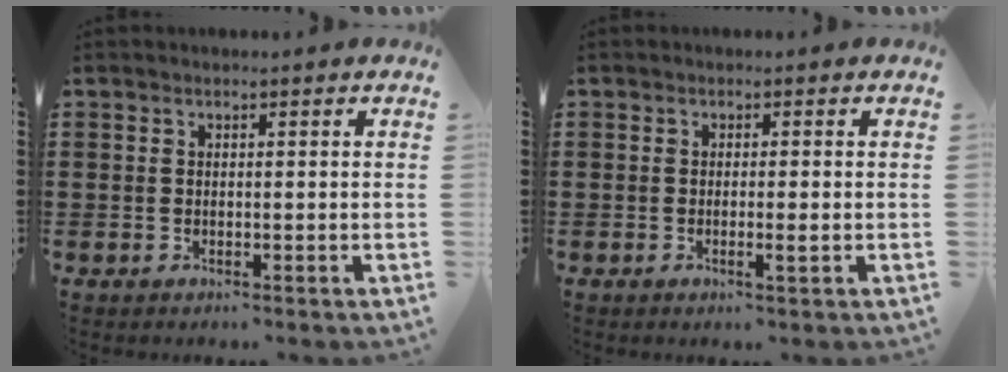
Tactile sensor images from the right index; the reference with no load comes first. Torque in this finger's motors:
{"motor_torque": [-0.32, 0.12, 0.00, -0.01]}